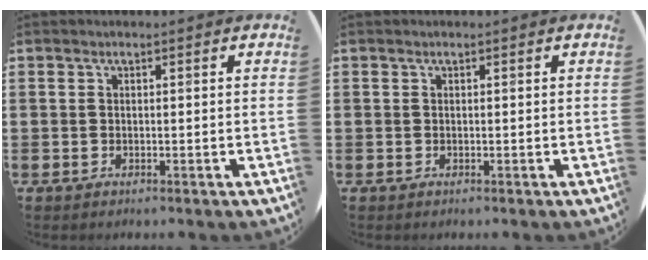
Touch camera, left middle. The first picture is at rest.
{"total": 0.0}